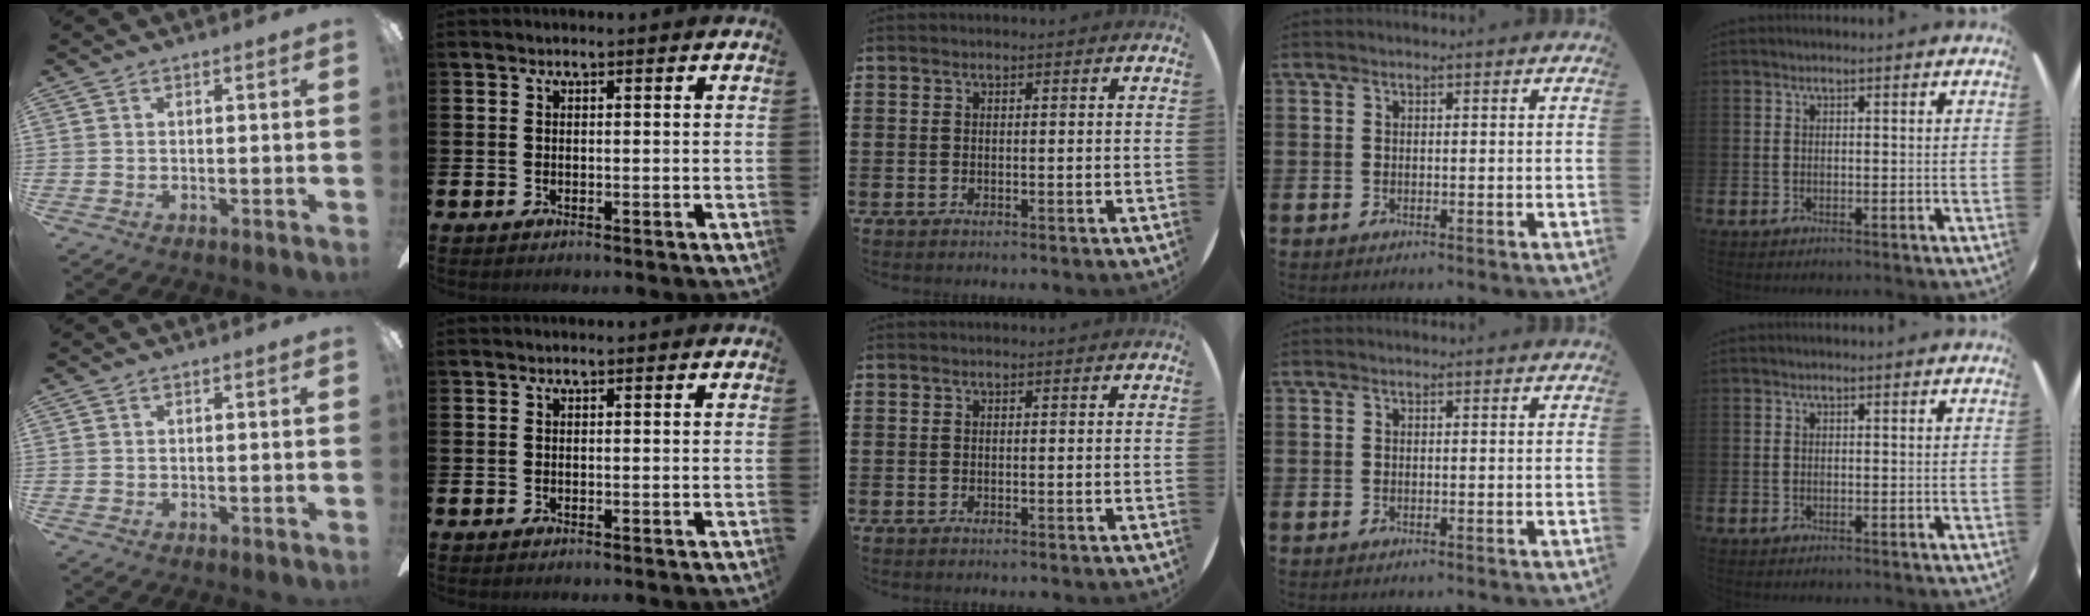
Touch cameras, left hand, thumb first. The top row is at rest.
{}